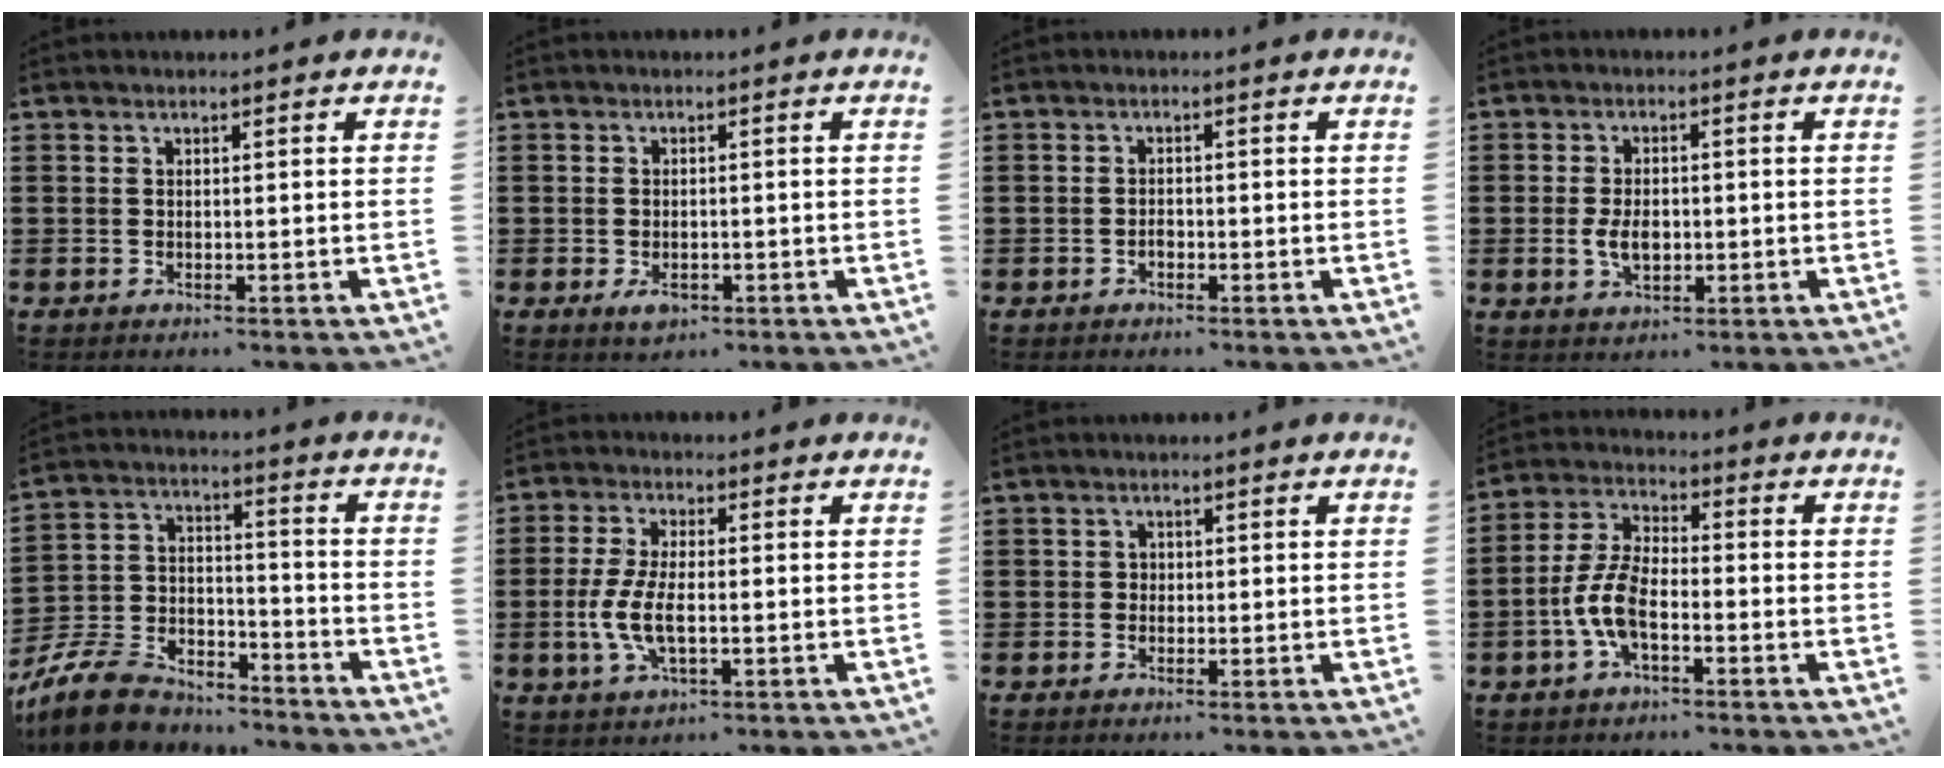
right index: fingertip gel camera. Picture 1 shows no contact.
{"total": 2.0, "force": [-0.8, 1.1, 1.5], "torque": [-0.034, -0.004, -0.017]}
{"total": 1.0, "force": [-0.6, 0.6, 0.5], "torque": [-0.011, -0.004, -0.011]}
{"total": 4.0, "force": [-0.5, 2.3, 3.3], "torque": [-0.069, 0.002, -0.010]}
{"total": 9.9, "force": [-9.0, 2.9, 2.9], "torque": [-0.077, 0.022, -0.181]}
{"total": 6.6, "force": [-1.2, 2.6, 5.9], "torque": [-0.137, -0.007, -0.030]}
{"total": 0.5, "force": [0.0, 0.5, 0.1], "torque": [-0.005, 0.002, 0.001]}
{"total": 7.2, "force": [-2.5, 3.2, 5.9], "torque": [-0.149, -0.005, -0.057]}